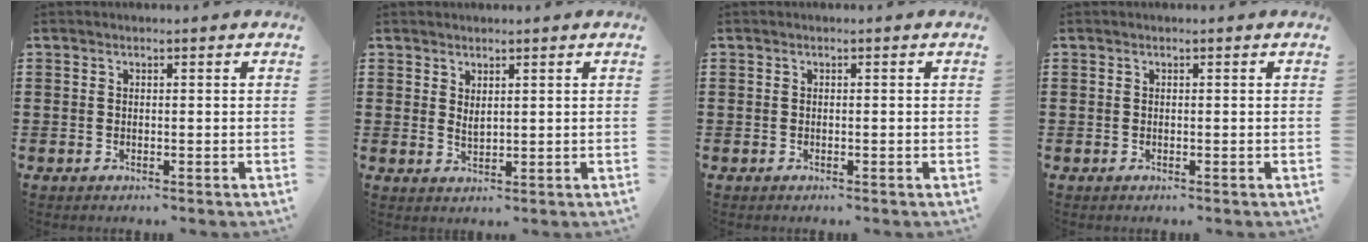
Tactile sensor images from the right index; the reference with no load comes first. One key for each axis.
{"total": 1.6, "fx": 1.2, "fy": 0.5, "fz": 0.9, "tx": -0.019, "ty": 0.001, "tz": 0.021}
{"total": 0.0}
{"total": 0.0}